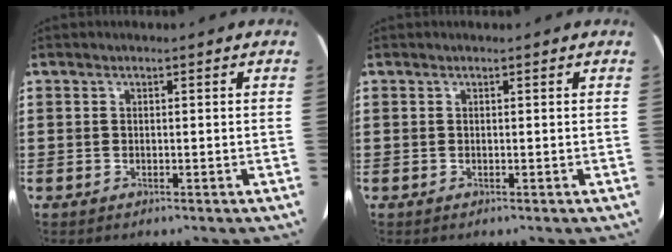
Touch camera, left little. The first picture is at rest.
{"total": 0.0}